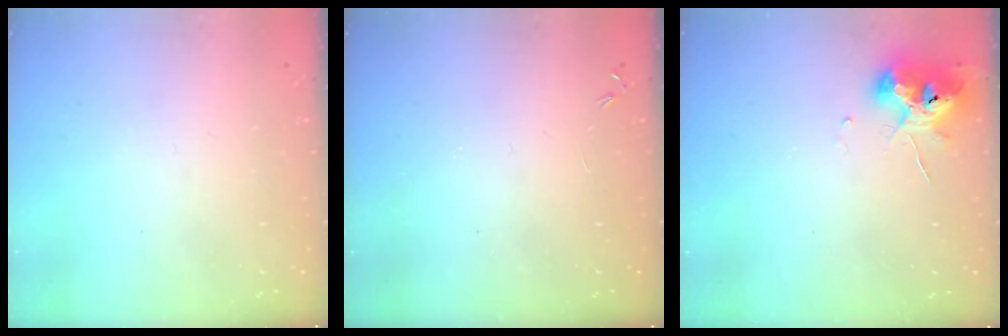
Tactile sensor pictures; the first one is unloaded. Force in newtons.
{"total": 0.0}
{"total": 10.7, "press": 10.6, "slide": 1.3}